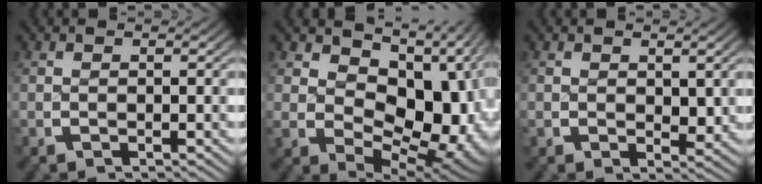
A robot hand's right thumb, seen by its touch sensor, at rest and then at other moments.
{"total": 14.0, "force": [0.9, 8.9, 10.9], "torque": [-0.166, -0.012, 0.015]}
{"total": 1.4, "force": [0.7, 0.9, 0.8], "torque": [-0.007, -0.005, 0.013]}